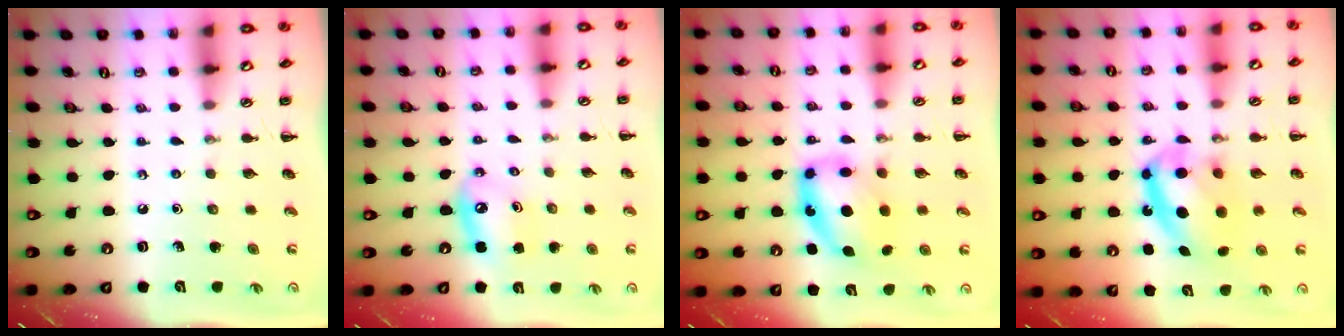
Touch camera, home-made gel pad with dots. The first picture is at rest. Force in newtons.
{"total": 7.5, "press": 7.3, "slide": 1.8}
{"total": 10.0, "press": 9.8, "slide": 2.3}
{"total": 12.3, "press": 11.9, "slide": 2.9}